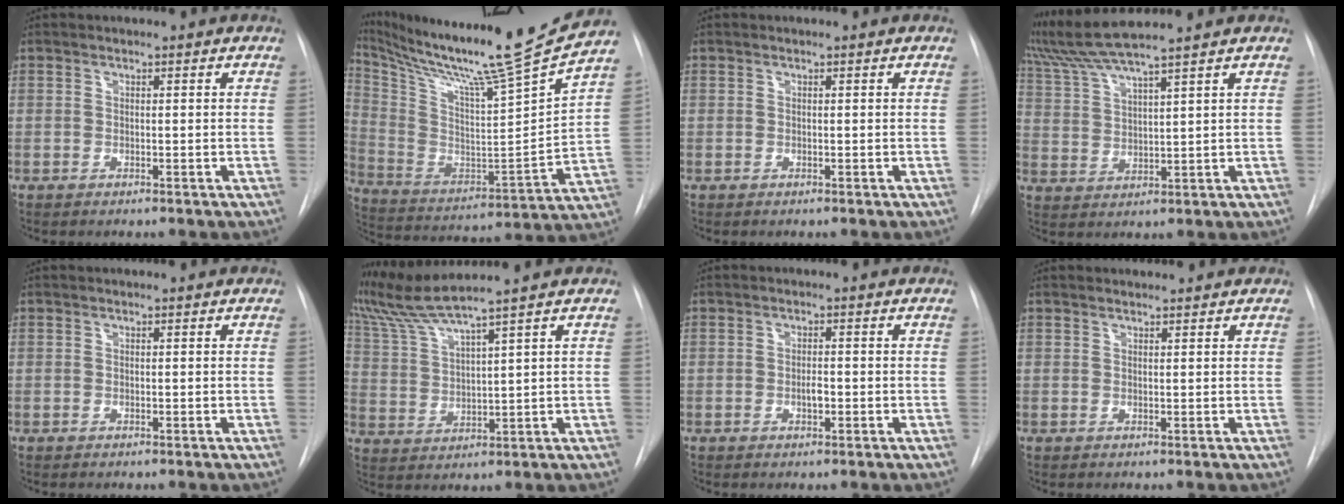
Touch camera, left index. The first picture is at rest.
{"total": 24.5, "force": [21.5, -2.4, 11.5], "torque": [-0.222, -0.078, 0.344]}
{"total": 0.0}
{"total": 8.5, "force": [7.6, -1.9, 3.5], "torque": [-0.076, 0.015, 0.149]}
{"total": 0.0}
{"total": 7.6, "force": [6.5, -2.4, 2.9], "torque": [-0.070, -0.001, 0.136]}
{"total": 1.5, "force": [-0.4, 0.6, 1.3], "torque": [-0.022, 0.002, -0.008]}
{"total": 1.3, "force": [1.3, 0.1, 0.0], "torque": [-0.008, 0.012, 0.025]}